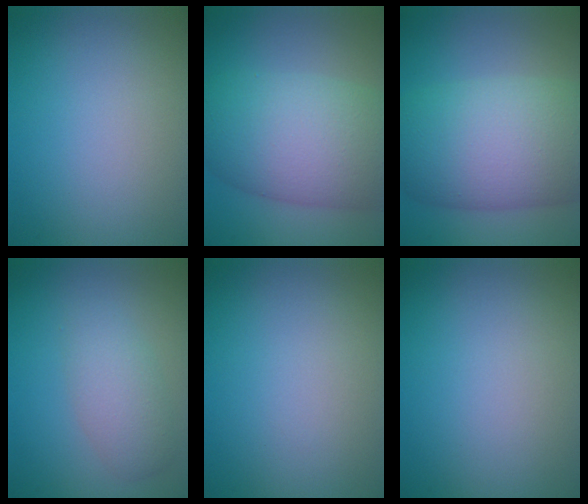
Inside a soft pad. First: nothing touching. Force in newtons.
{"total": 10.4, "press": 10.4, "slide": 0.3}
{"total": 11.2, "press": 11.2, "slide": 0.4}
{"total": 3.0, "press": 3.0, "slide": 0.1}
{"total": 0.0}
{"total": 0.0}